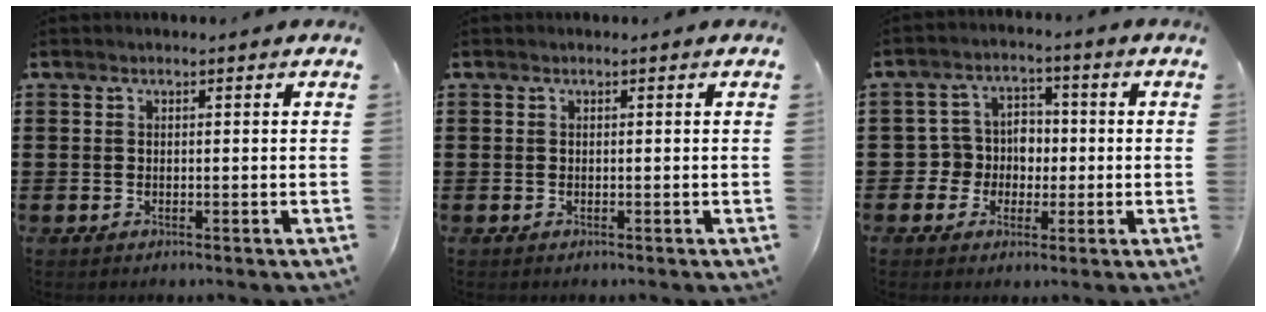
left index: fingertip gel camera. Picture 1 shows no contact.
{"total": 0.0}
{"total": 5.2, "force": [-0.7, 5.0, 1.4], "torque": [-0.047, 0.014, -0.015]}